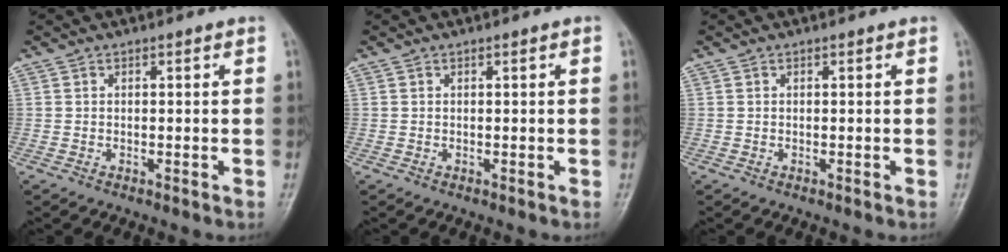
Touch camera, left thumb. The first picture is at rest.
{"total": 0.0}
{"total": 0.0}